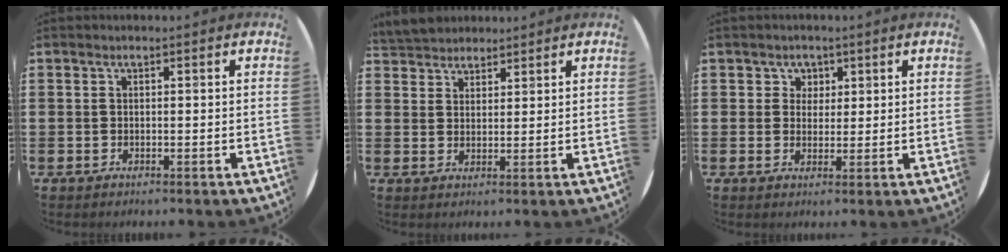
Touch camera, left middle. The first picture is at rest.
{"total": 3.9, "force": [3.7, 1.1, -0.2], "torque": [-0.006, -0.005, 0.073]}
{"total": 2.3, "force": [1.2, 1.9, 0.2], "torque": [-0.001, 0.006, 0.021]}